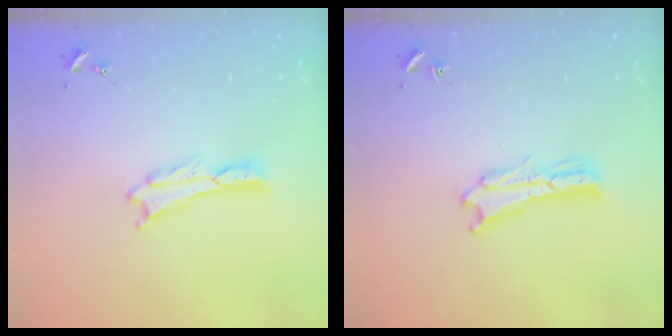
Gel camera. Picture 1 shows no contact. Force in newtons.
{"total": 2.5, "press": 2.5, "slide": 0.1}